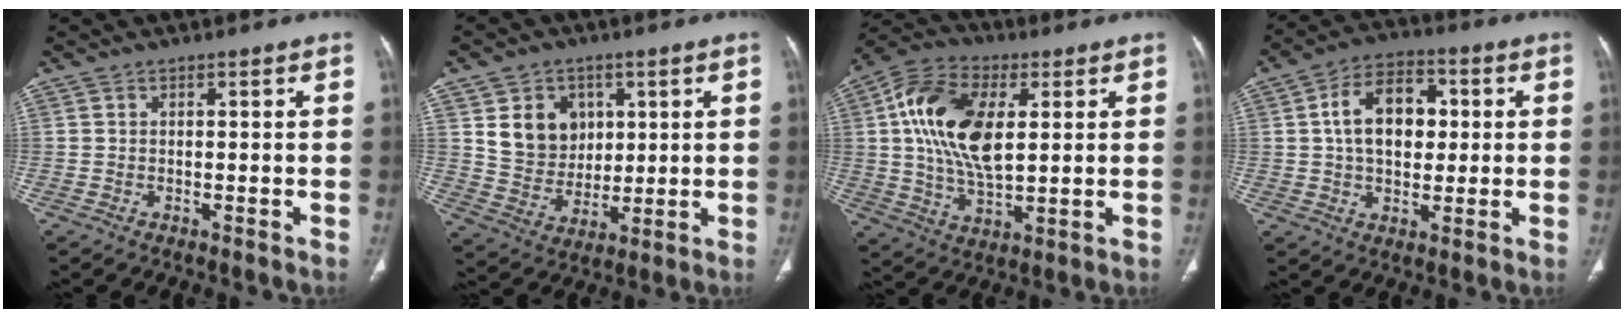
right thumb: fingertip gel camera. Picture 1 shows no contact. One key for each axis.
{"total": 11.0, "fx": 3.6, "fy": 9.1, "fz": 4.9, "tx": -0.042, "ty": -0.018, "tz": 0.074}
{"total": 17.2, "fx": 3.5, "fy": 9.3, "fz": 14.0, "tx": -0.259, "ty": 0.001, "tz": 0.058}
{"total": 12.7, "fx": 1.8, "fy": 8.4, "fz": 9.4, "tx": -0.123, "ty": 0.012, "tz": 0.024}